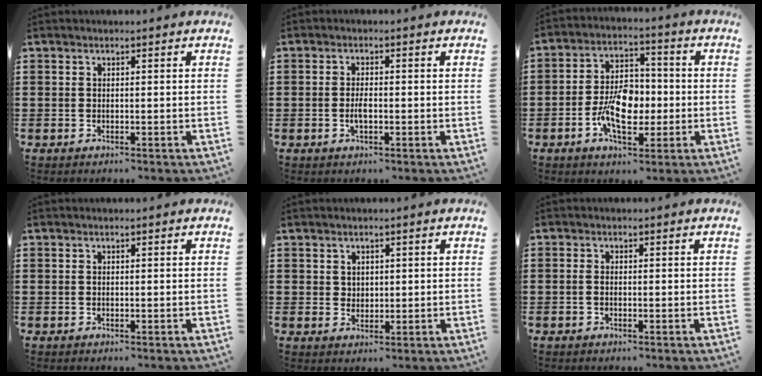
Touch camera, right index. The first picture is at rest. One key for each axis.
{"total": 2.3, "fx": -0.5, "fy": 0.8, "fz": 2.0, "tx": -0.038, "ty": 0.001, "tz": -0.011}
{"total": 8.7, "fx": -2.0, "fy": 5.1, "fz": 6.8, "tx": -0.128, "ty": 0.000, "tz": -0.043}
{"total": 0.0}
{"total": 1.8, "fx": 1.1, "fy": 1.4, "fz": 0.3, "tx": -0.010, "ty": 0.007, "tz": 0.022}
{"total": 0.8, "fx": -0.4, "fy": 0.2, "fz": 0.6, "tx": -0.020, "ty": -0.006, "tz": -0.010}